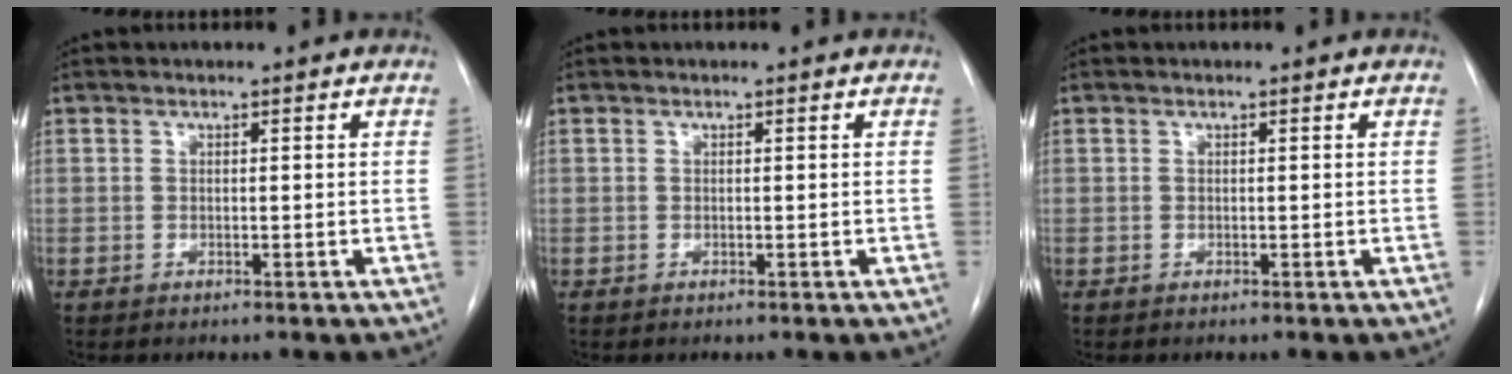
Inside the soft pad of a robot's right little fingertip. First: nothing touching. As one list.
[{"total": 0.0}, {"total": 0.0}]